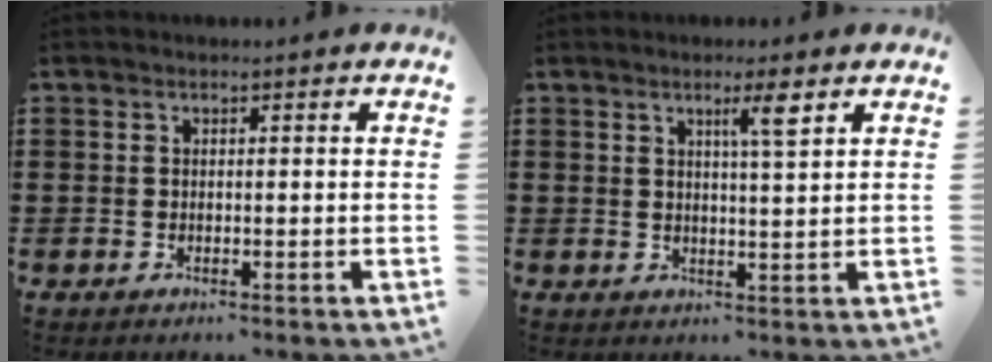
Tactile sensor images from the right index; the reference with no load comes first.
{"total": 3.5, "force": [1.9, 0.0, 2.9], "torque": [-0.046, -0.007, 0.027]}